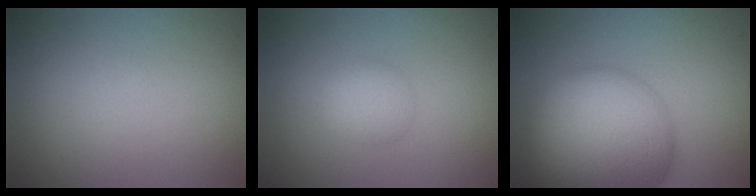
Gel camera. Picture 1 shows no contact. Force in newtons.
{"total": 2.0, "press": 2.0, "slide": 0.1}
{"total": 13.3, "press": 13.2, "slide": 0.9}